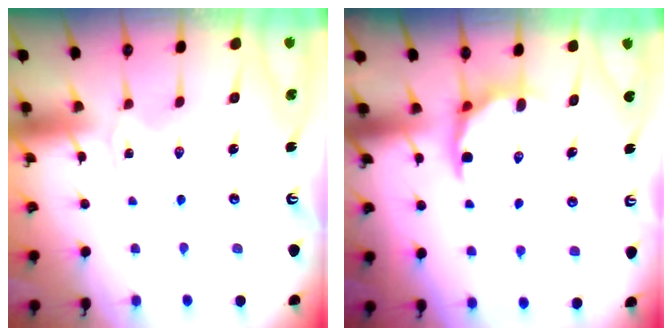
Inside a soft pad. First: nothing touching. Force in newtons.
{"total": 8.9, "press": 8.5, "slide": 2.4}